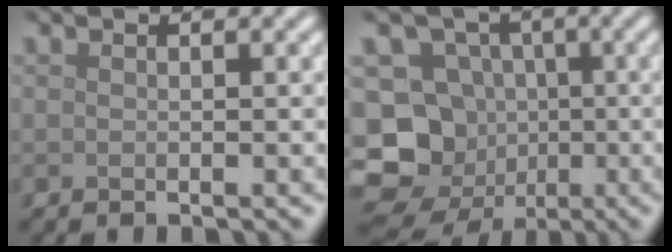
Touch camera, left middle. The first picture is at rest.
{"total": 13.6, "force": [-5.9, 11.6, 3.9], "torque": [-0.084, -0.012, -0.110]}